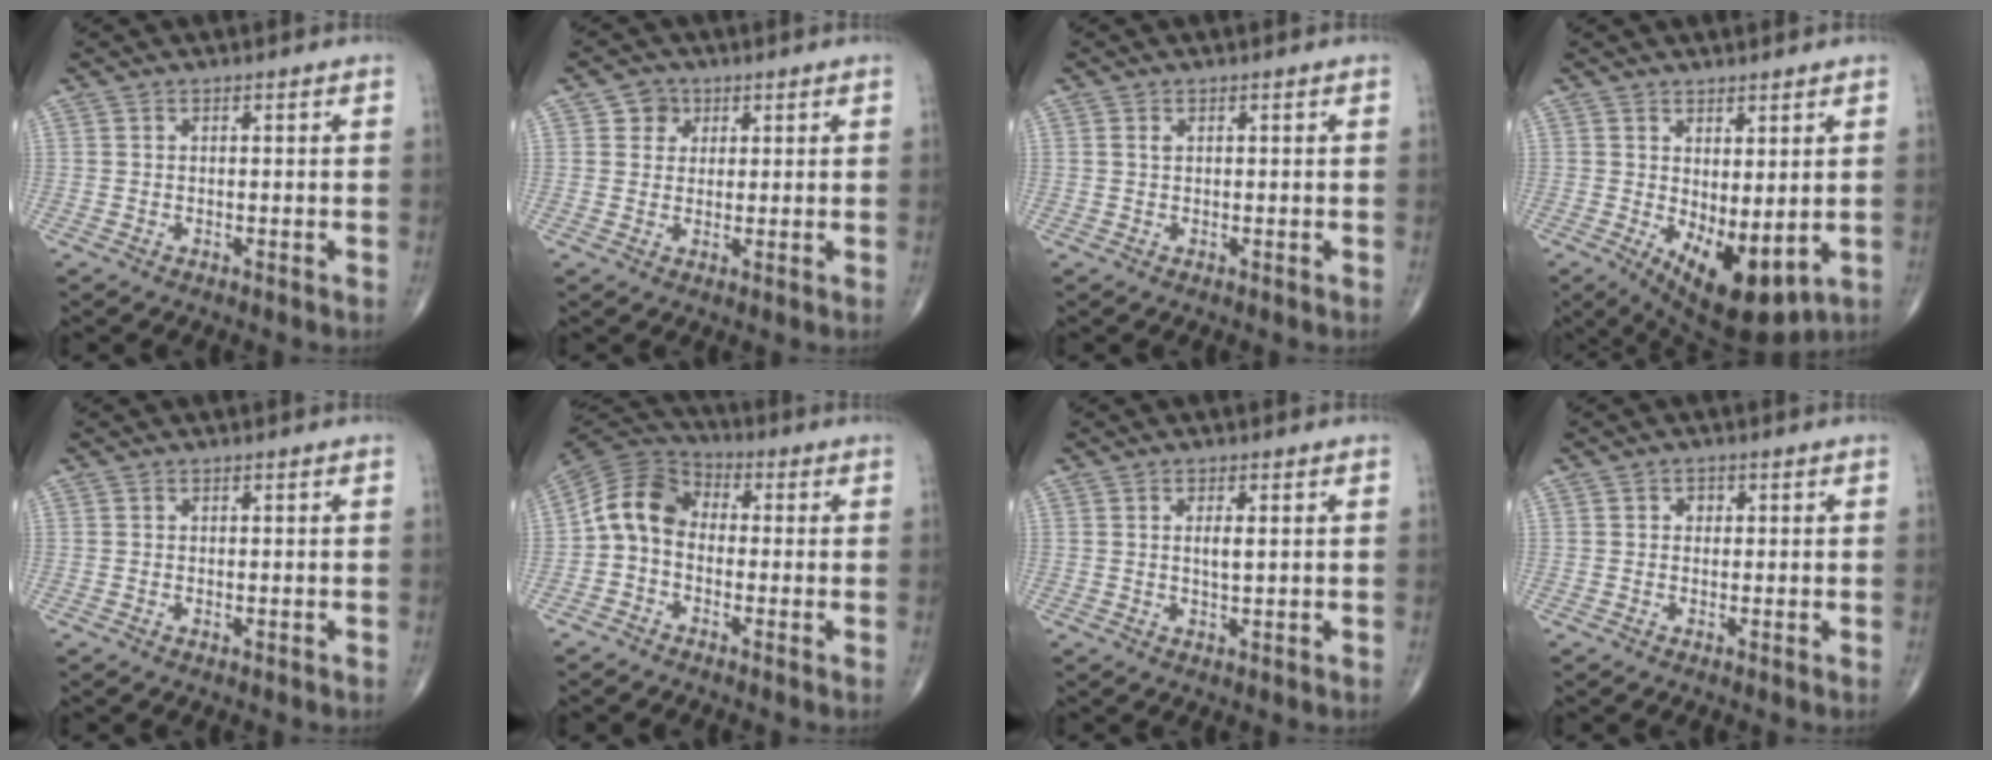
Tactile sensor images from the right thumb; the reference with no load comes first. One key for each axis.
{"total": 3.5, "fx": 1.4, "fy": 3.1, "fz": 0.7, "tx": 0.009, "ty": -0.002, "tz": 0.017}
{"total": 0.8, "fx": 0.3, "fy": 0.4, "fz": 0.6, "tx": -0.014, "ty": 0.006, "tz": 0.008}
{"total": 10.8, "fx": -1.4, "fy": 4.9, "fz": 9.6, "tx": -0.137, "ty": -0.020, "tz": 0.000}
{"total": 0.0}
{"total": 9.0, "fx": -1.1, "fy": 6.9, "fz": 5.8, "tx": -0.098, "ty": 0.032, "tz": -0.041}
{"total": 2.6, "fx": 0.6, "fy": 0.6, "fz": 2.4, "tx": -0.045, "ty": -0.003, "tz": 0.011}
{"total": 1.4, "fx": 0.2, "fy": 1.2, "fz": 0.6, "tx": 0.000, "ty": 0.003, "tz": -0.001}